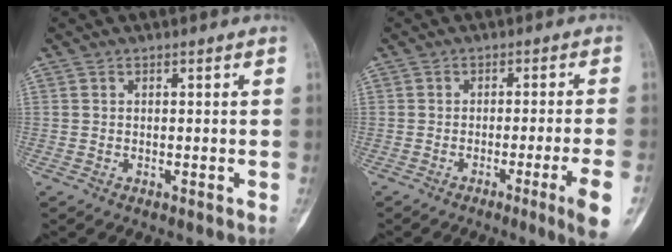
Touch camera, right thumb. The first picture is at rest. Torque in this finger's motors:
{"motor_torque": [2.25, 2.34, 0.87, -0.89, 0.03]}